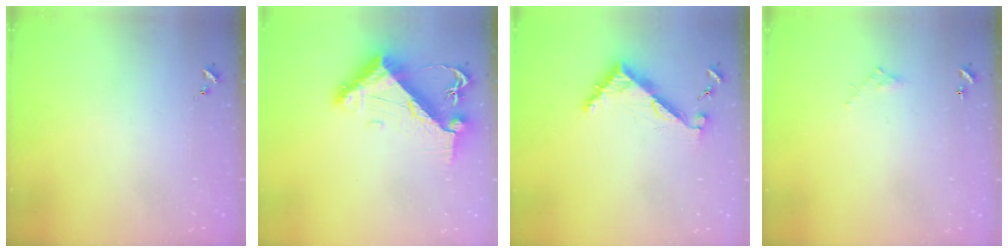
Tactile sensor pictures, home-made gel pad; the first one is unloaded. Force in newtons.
{"total": 11.0, "press": 10.9, "slide": 1.4}
{"total": 6.7, "press": 6.6, "slide": 0.6}
{"total": 3.8, "press": 3.8, "slide": 0.2}